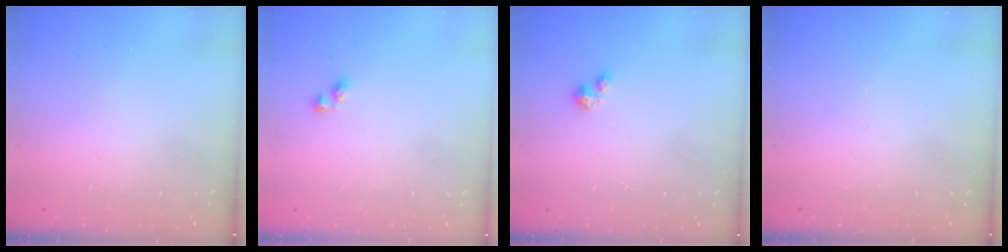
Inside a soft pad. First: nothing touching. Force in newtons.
{"total": 2.5, "press": 2.5, "slide": 0.2}
{"total": 1.7, "press": 1.7, "slide": 0.2}
{"total": 0.0}